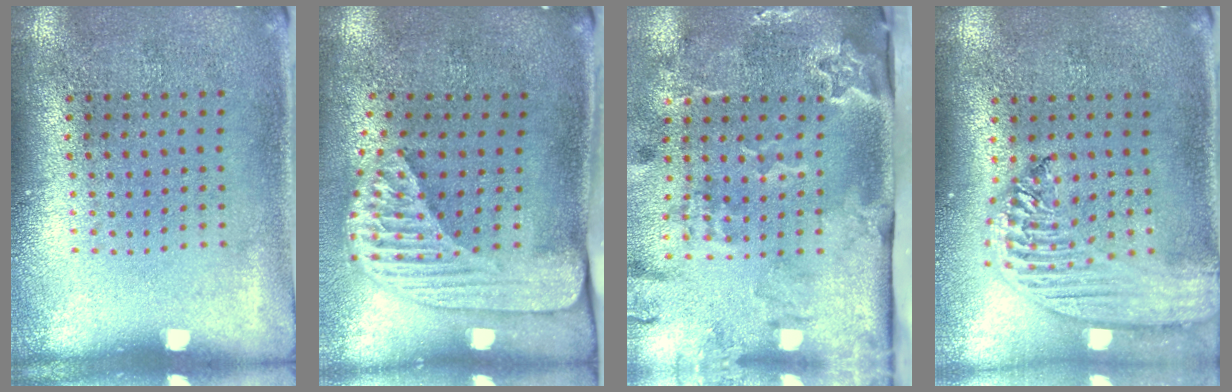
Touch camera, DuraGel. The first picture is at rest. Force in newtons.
{"total": 2.4, "press": 1.8, "slide": 1.7}
{"total": 3.4, "press": 2.4, "slide": 2.5}
{"total": 2.6, "press": 2.2, "slide": 1.4}